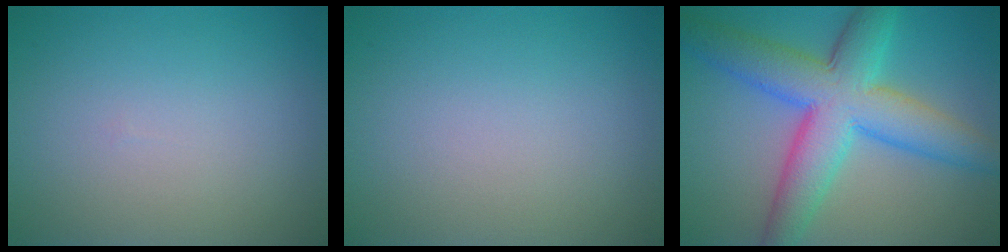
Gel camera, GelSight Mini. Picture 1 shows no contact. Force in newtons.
{"total": 0.0}
{"total": 9.5, "press": 9.5, "slide": 0.1}